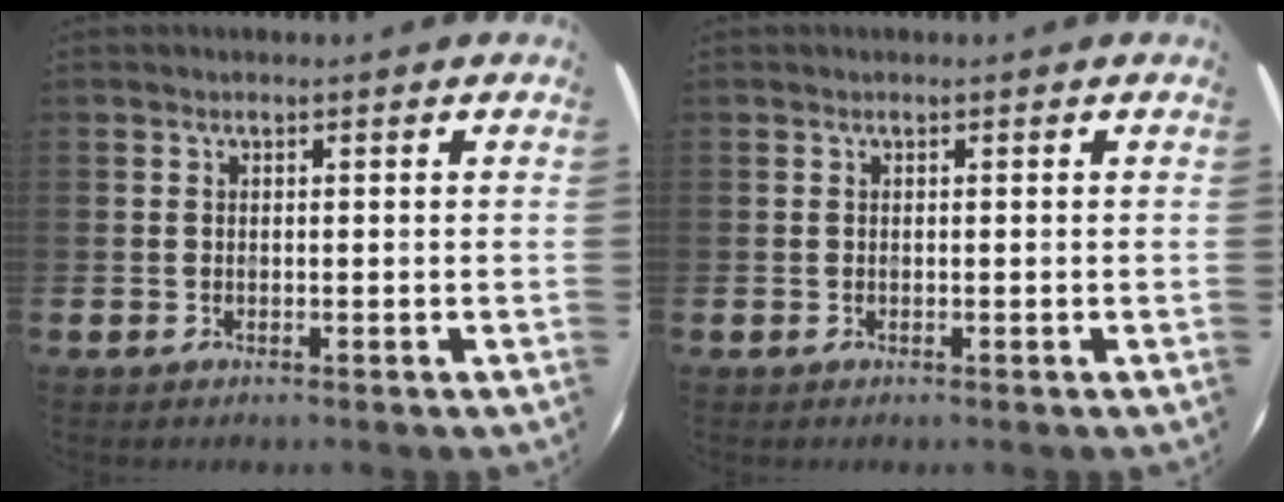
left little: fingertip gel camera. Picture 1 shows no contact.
{"total": 0.0}